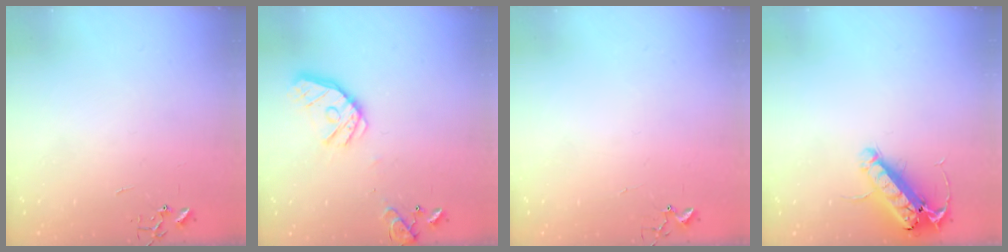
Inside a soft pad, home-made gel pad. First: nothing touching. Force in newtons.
{"total": 15.8, "press": 15.5, "slide": 2.5}
{"total": 5.1, "press": 5.1, "slide": 0.3}
{"total": 14.7, "press": 14.5, "slide": 2.6}